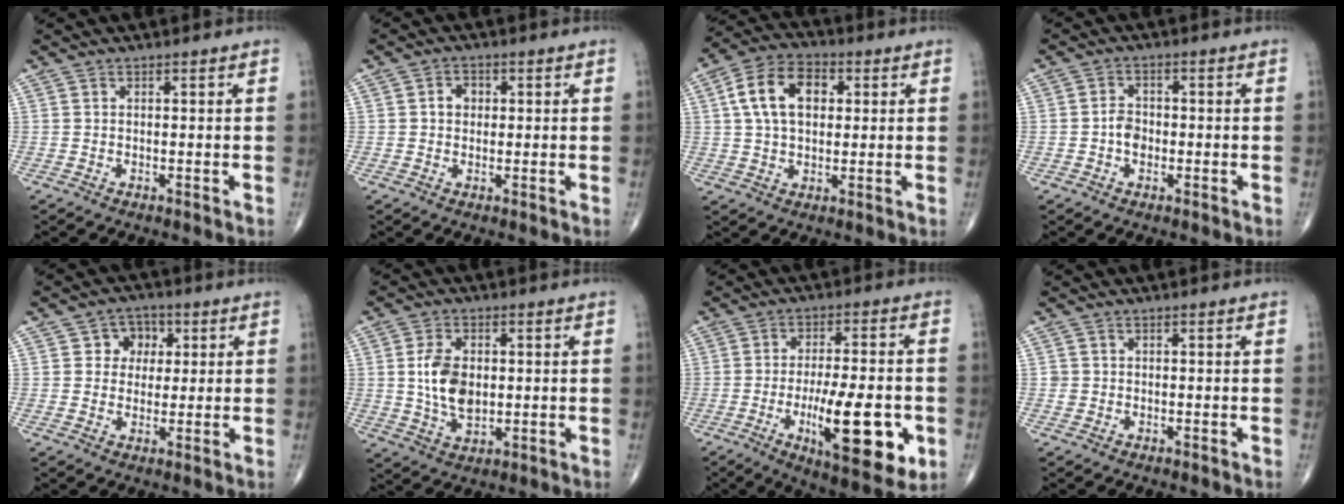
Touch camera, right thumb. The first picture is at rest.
{"total": 2.3, "force": [0.2, 2.0, 1.1], "torque": [-0.007, 0.007, 0.000]}
{"total": 12.3, "force": [2.6, 8.0, 9.0], "torque": [-0.145, 0.016, 0.039]}
{"total": 3.4, "force": [-0.7, 2.6, 2.0], "torque": [-0.022, 0.011, -0.019]}
{"total": 6.0, "force": [1.6, 5.3, 2.3], "torque": [0.005, 0.003, 0.018]}
{"total": 8.9, "force": [0.7, 5.6, 6.9], "torque": [-0.119, -0.006, 0.019]}
{"total": 18.2, "force": [-5.1, 5.7, 16.6], "torque": [-0.246, -0.002, -0.070]}
{"total": 1.0, "force": [-0.1, 1.0, 0.1], "torque": [0.003, 0.004, -0.002]}